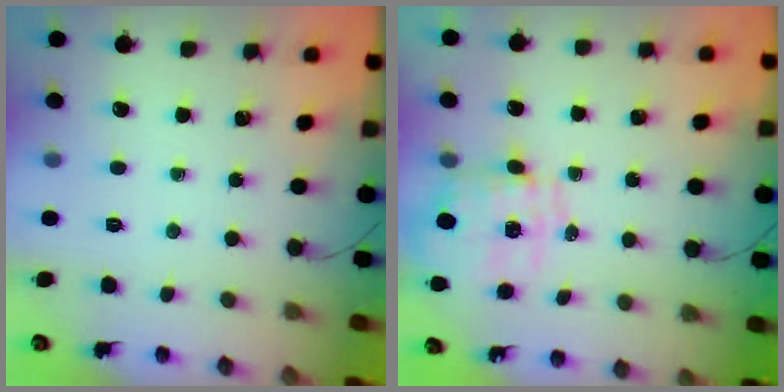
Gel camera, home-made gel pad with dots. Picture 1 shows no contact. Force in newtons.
{"total": 1.5, "press": 1.5, "slide": 0.4}